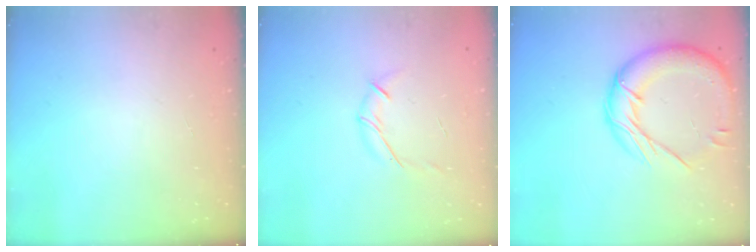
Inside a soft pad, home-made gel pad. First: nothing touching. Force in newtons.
{"total": 6.7, "press": 6.5, "slide": 1.6}
{"total": 17.9, "press": 17.8, "slide": 1.8}